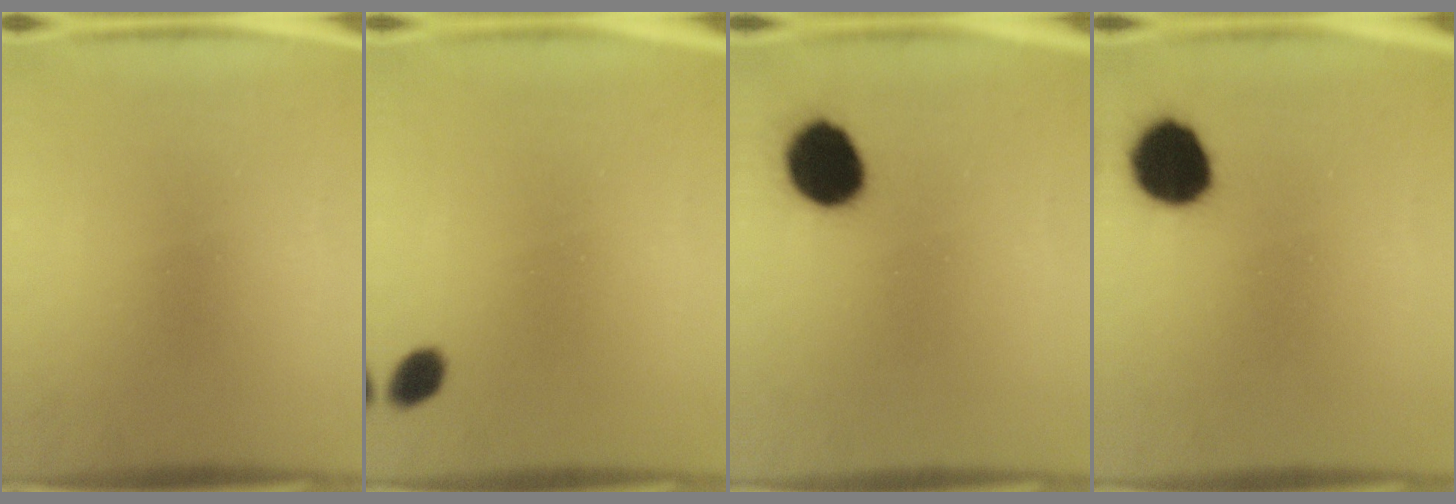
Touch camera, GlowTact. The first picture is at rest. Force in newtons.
{"total": 2.7}
{"total": 10.3}
{"total": 9.9}